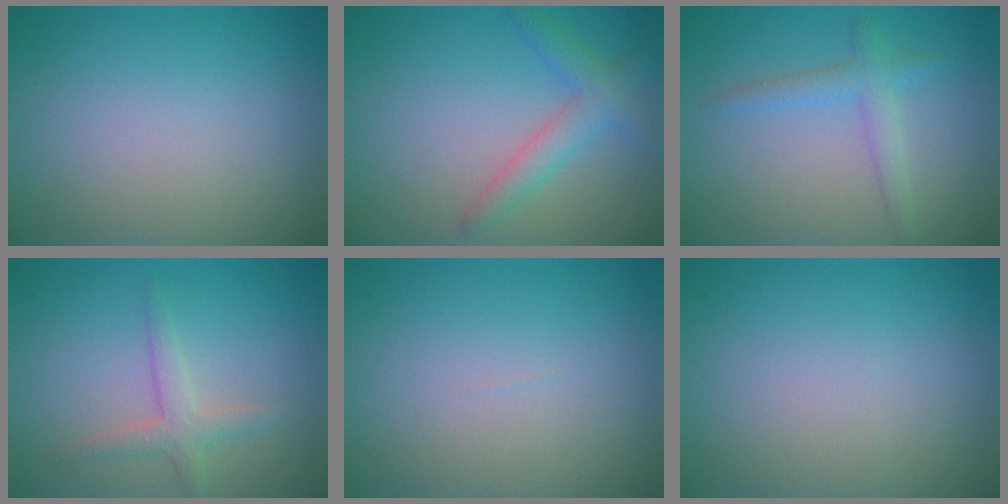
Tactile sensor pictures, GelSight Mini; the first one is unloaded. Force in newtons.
{"total": 2.9, "press": 2.9, "slide": 0.1}
{"total": 2.3, "press": 2.3, "slide": 0.2}
{"total": 2.2, "press": 2.2, "slide": 0.1}
{"total": 0.0}
{"total": 0.0}